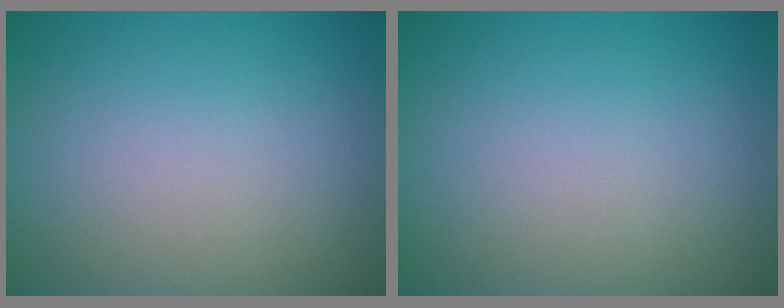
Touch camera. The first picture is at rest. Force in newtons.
{"total": 0.0}